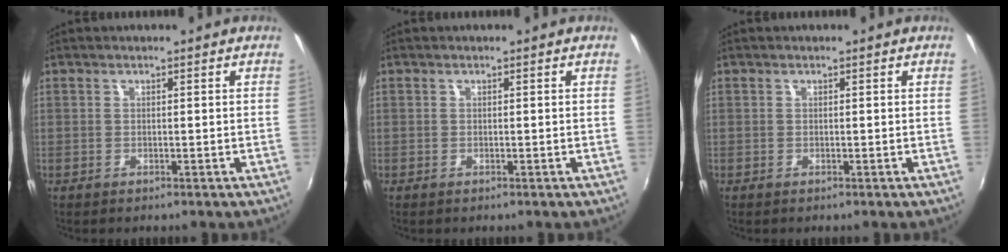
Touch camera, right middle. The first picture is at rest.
{"total": 0.0}
{"total": 0.0}